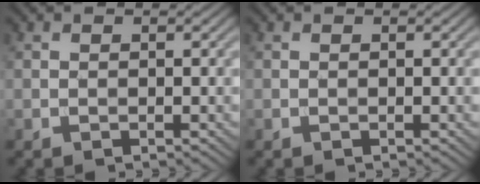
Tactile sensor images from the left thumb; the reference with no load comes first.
{"total": 0.0}